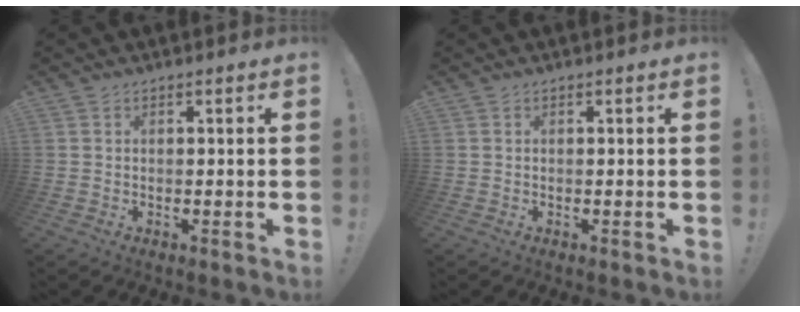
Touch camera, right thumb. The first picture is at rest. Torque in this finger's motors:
{"motor_torque": [-0.05, -0.05, 0.00, 0.08, 0.03]}